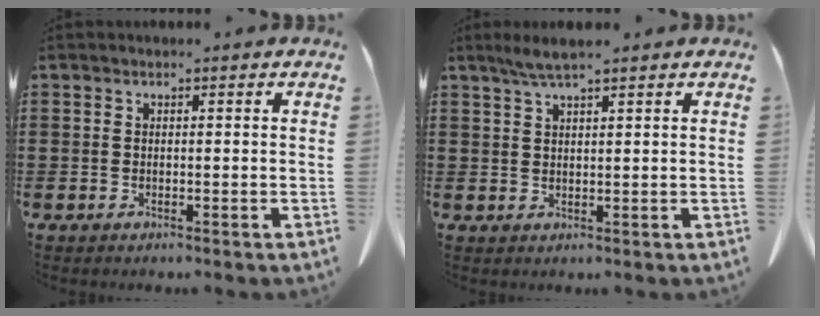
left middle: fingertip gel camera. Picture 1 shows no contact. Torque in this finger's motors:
{"motor_torque": [0.36, 0.21, 0.20, 0.03]}